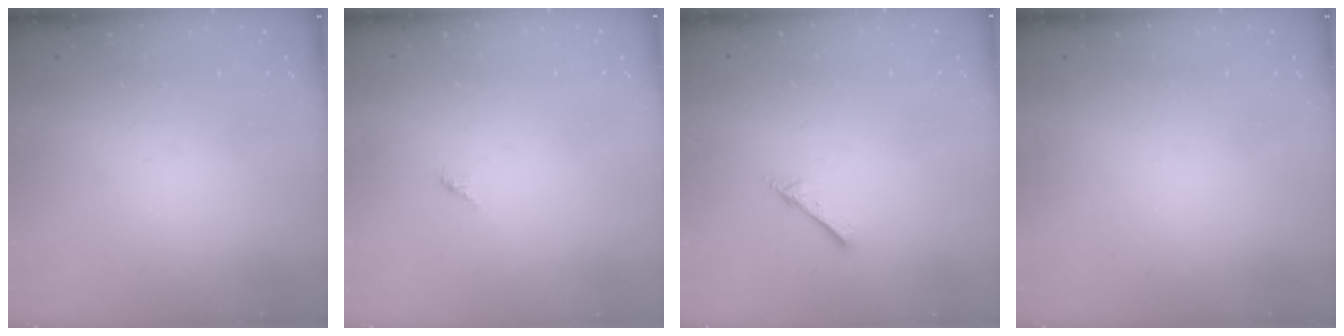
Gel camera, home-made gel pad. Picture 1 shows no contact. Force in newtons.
{"total": 1.5, "press": 1.4, "slide": 0.4}
{"total": 2.5, "press": 2.5, "slide": 0.2}
{"total": 1.3, "press": 1.3, "slide": 0.2}